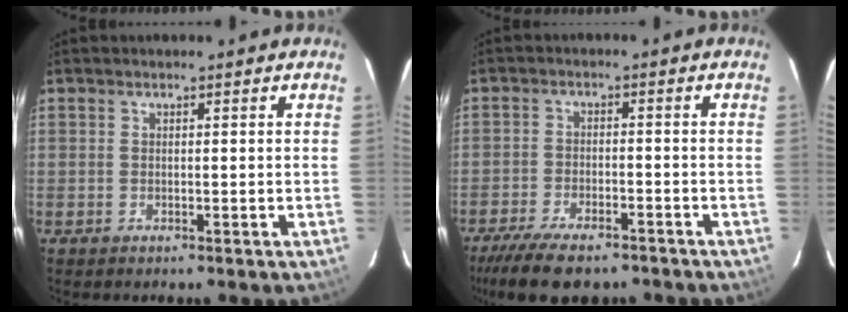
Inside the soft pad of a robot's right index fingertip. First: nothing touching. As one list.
[{"total": 12.1, "force": [-9.9, 3.6, 5.9], "torque": [-0.138, -0.031, -0.159]}]